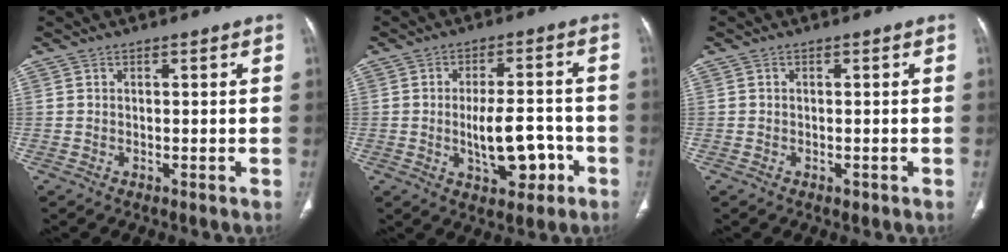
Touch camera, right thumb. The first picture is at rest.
{"total": 9.5, "force": [-2.6, 4.7, 7.9], "torque": [-0.108, 0.023, -0.031]}
{"total": 0.8, "force": [-0.3, 0.6, 0.4], "torque": [-0.005, 0.000, -0.003]}